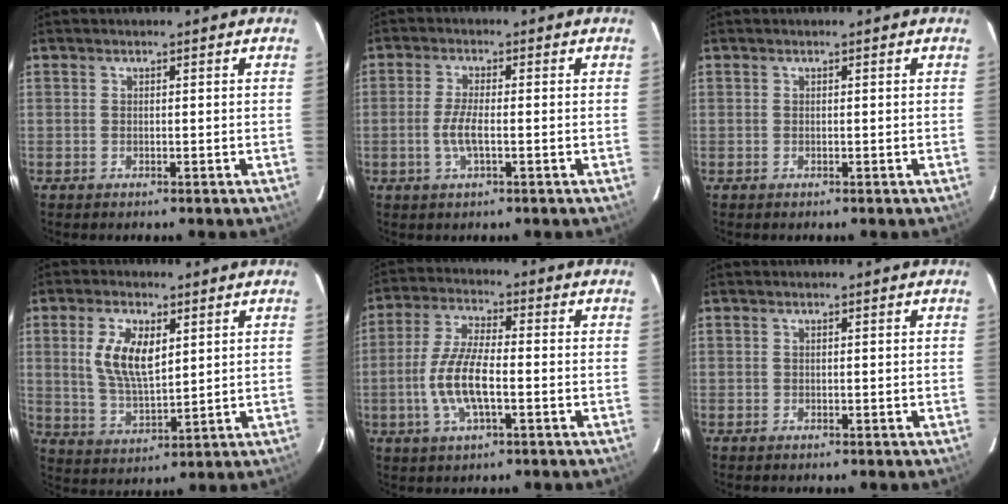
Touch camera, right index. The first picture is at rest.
{"total": 4.3, "force": [-1.1, 0.9, 4.1], "torque": [-0.083, -0.004, -0.022]}
{"total": 0.0}
{"total": 9.5, "force": [2.9, 4.3, 8.0], "torque": [-0.160, 0.002, 0.064]}
{"total": 9.9, "force": [-2.4, 3.1, 9.1], "torque": [-0.189, -0.001, -0.049]}
{"total": 0.0}